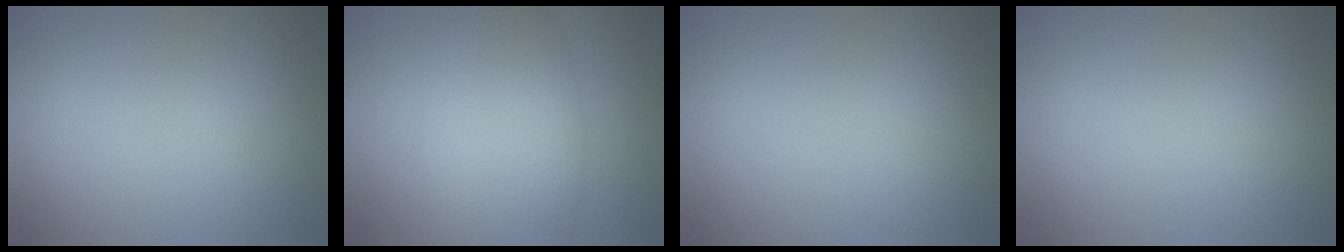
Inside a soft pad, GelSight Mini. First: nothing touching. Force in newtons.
{"total": 6.9, "press": 6.9, "slide": 0.5}
{"total": 0.0}
{"total": 0.0}